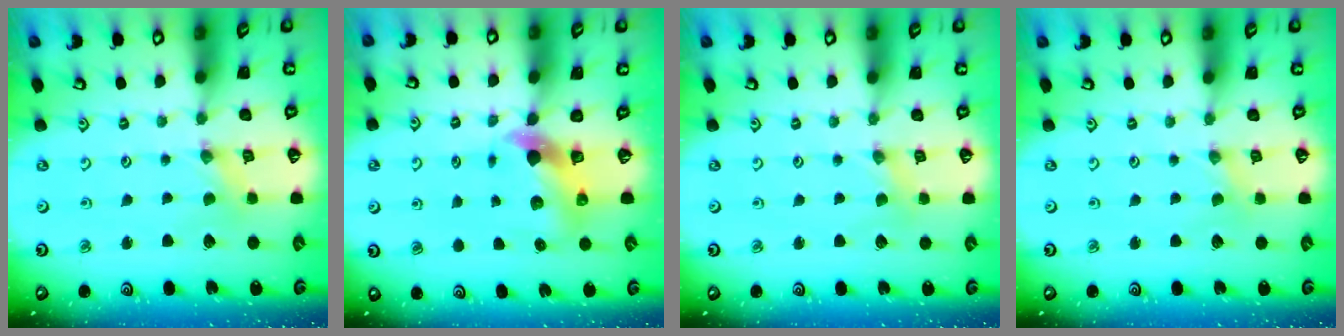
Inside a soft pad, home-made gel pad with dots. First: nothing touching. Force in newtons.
{"total": 6.4, "press": 6.3, "slide": 1.2}
{"total": 0.9, "press": 0.9, "slide": 0.2}
{"total": 0.0}